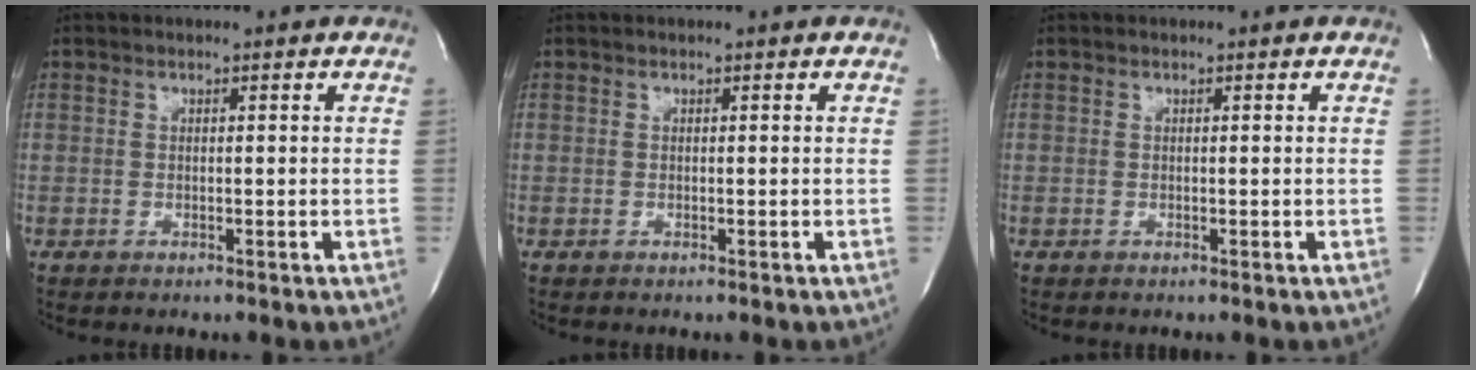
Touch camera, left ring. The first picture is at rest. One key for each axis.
{"total": 0.0}
{"total": 0.0}